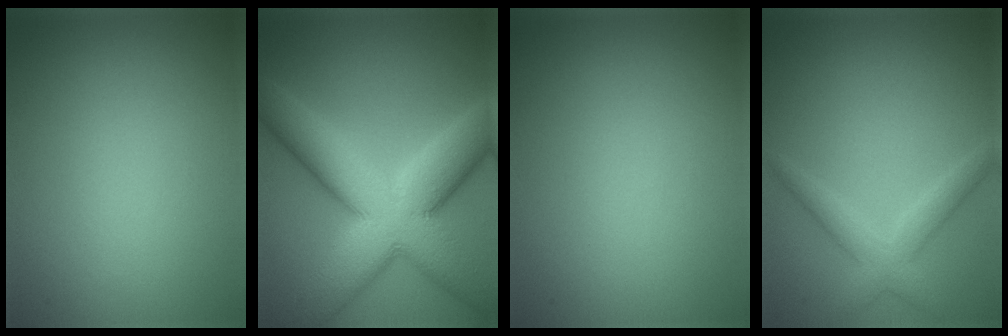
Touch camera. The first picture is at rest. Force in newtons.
{"total": 12.6, "press": 12.6, "slide": 0.4}
{"total": 0.0}
{"total": 2.8, "press": 2.8, "slide": 0.1}